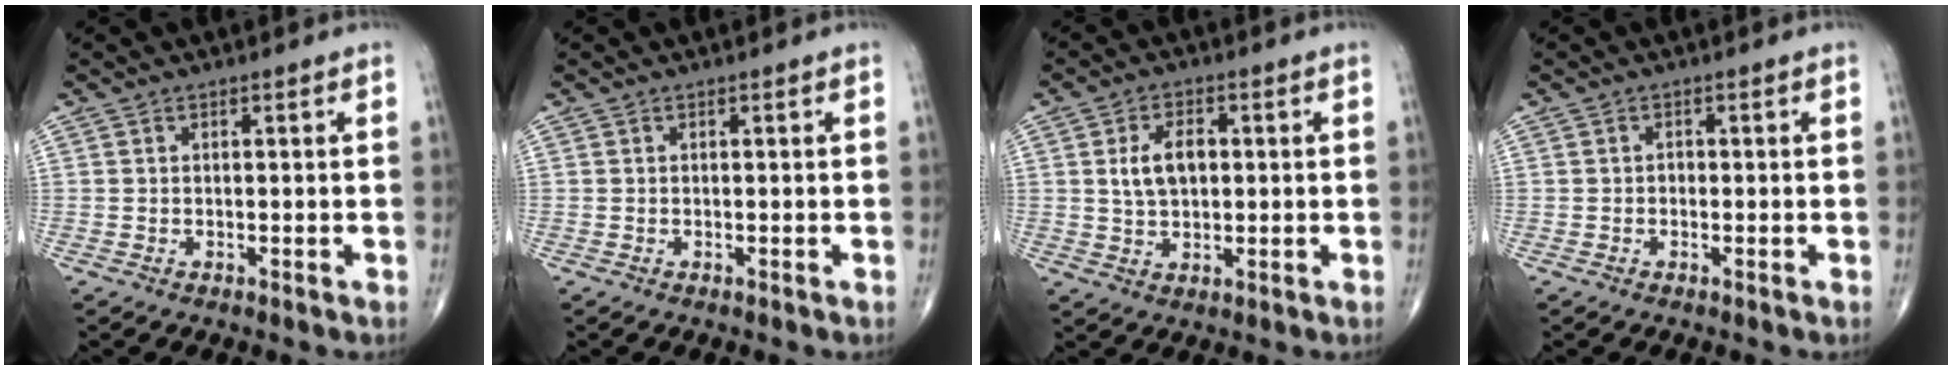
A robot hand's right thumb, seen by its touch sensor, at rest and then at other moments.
{"total": 0.0}
{"total": 6.6, "force": [0.9, 4.0, 5.1], "torque": [-0.081, 0.005, 0.016]}
{"total": 0.7, "force": [-0.2, 0.5, 0.4], "torque": [0.002, 0.003, -0.009]}